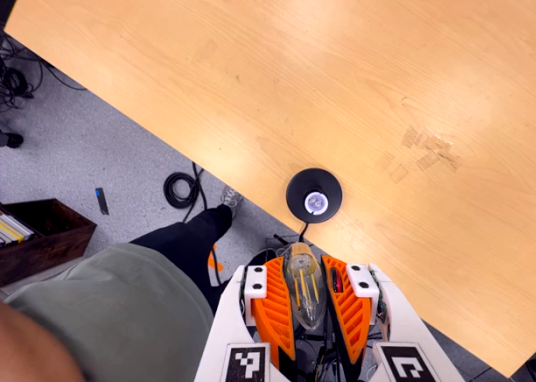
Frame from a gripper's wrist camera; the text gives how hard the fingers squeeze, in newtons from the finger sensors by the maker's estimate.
{"total": 20.7, "left": 22.5, "right": 18.9}